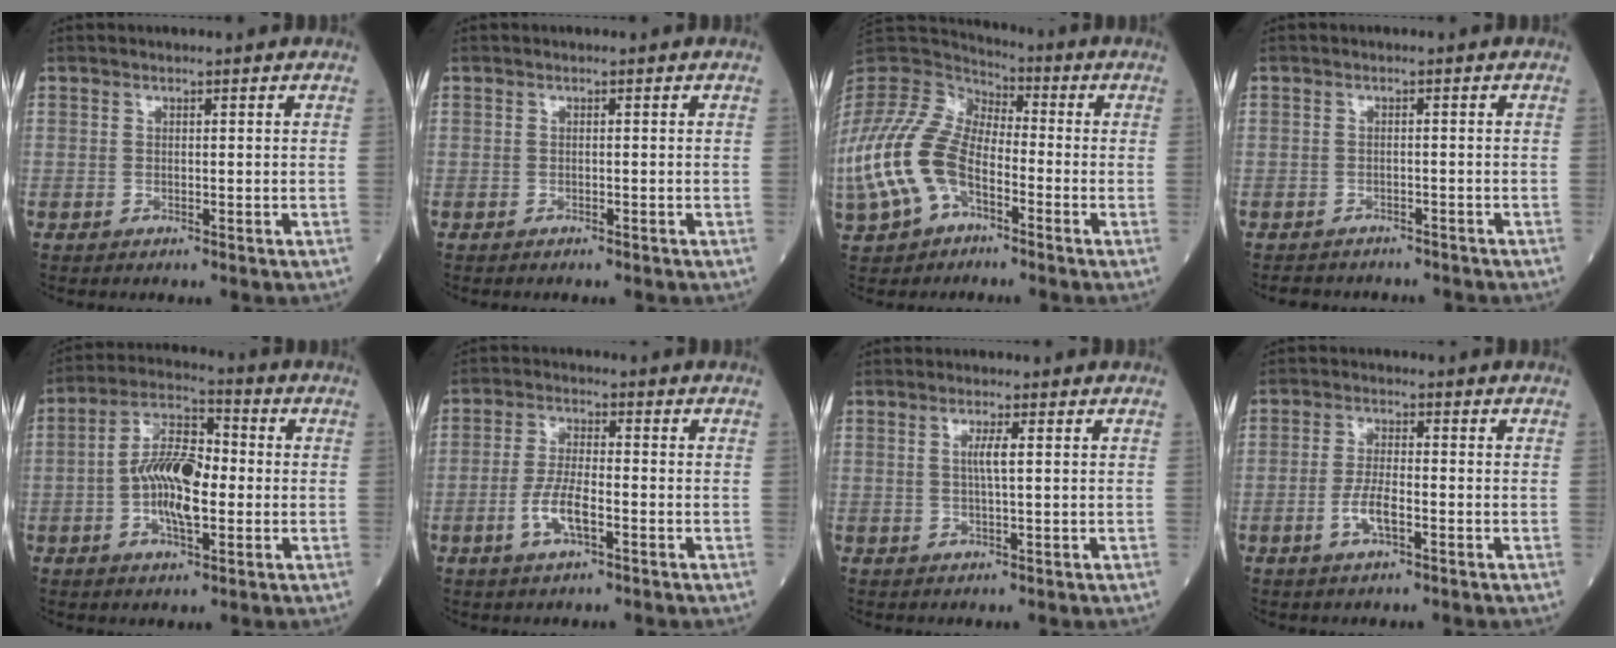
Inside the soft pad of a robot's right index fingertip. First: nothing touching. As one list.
[{"total": 0.5, "force": [-0.5, 0.1, 0.1], "torque": [-0.009, -0.001, -0.007]}, {"total": 17.2, "force": [-5.9, 10.3, 12.4], "torque": [-0.308, 0.005, -0.114]}, {"total": 5.4, "force": [-4.8, 2.3, 0.8], "torque": [-0.009, 0.004, -0.060]}, {"total": 10.7, "force": [-1.2, 4.1, 9.8], "torque": [-0.194, 0.017, -0.026]}, {"total": 5.7, "force": [-2.2, 1.5, 5.1], "torque": [-0.104, 0.000, -0.042]}, {"total": 2.4, "force": [0.5, 0.0, 2.4], "torque": [-0.047, -0.001, 0.007]}, {"total": 4.2, "force": [-1.6, 1.1, 3.7], "torque": [-0.075, 0.001, -0.031]}]